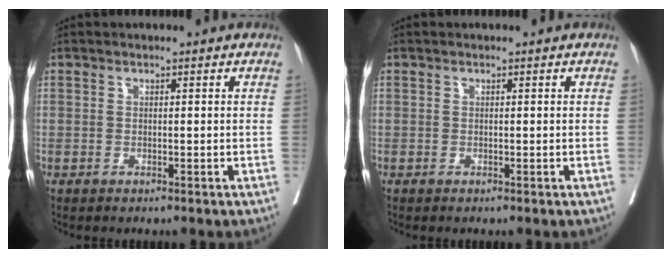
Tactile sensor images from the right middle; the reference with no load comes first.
{"total": 0.0}